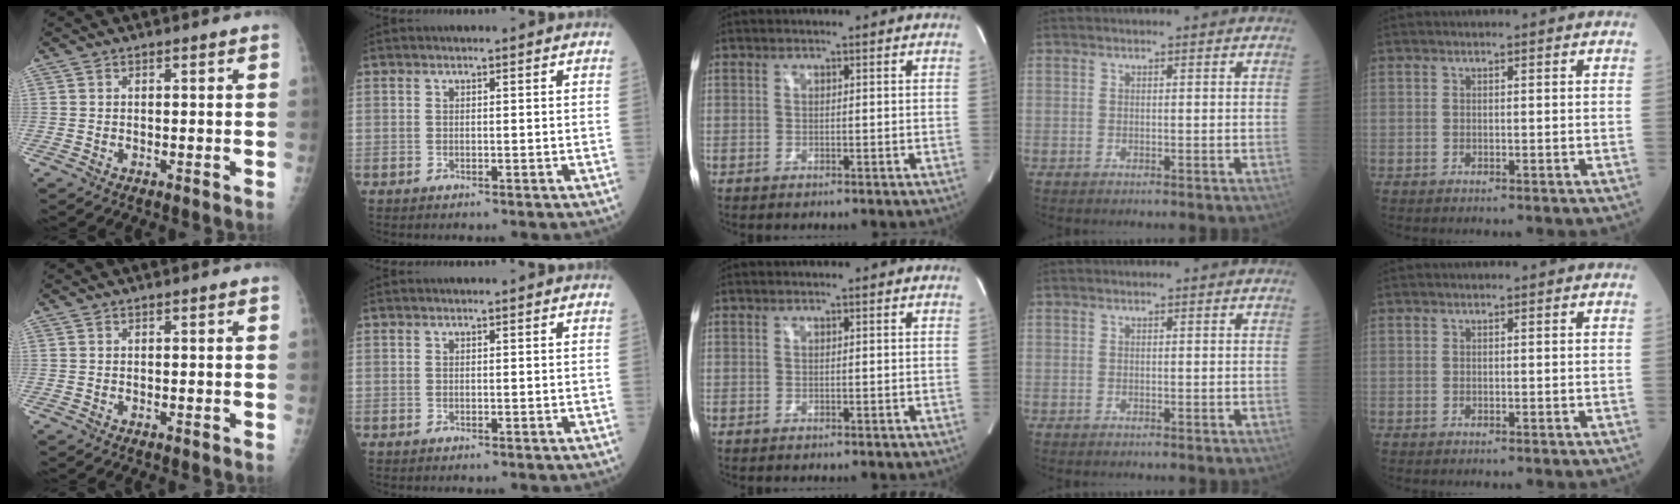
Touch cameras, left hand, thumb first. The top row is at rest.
{}